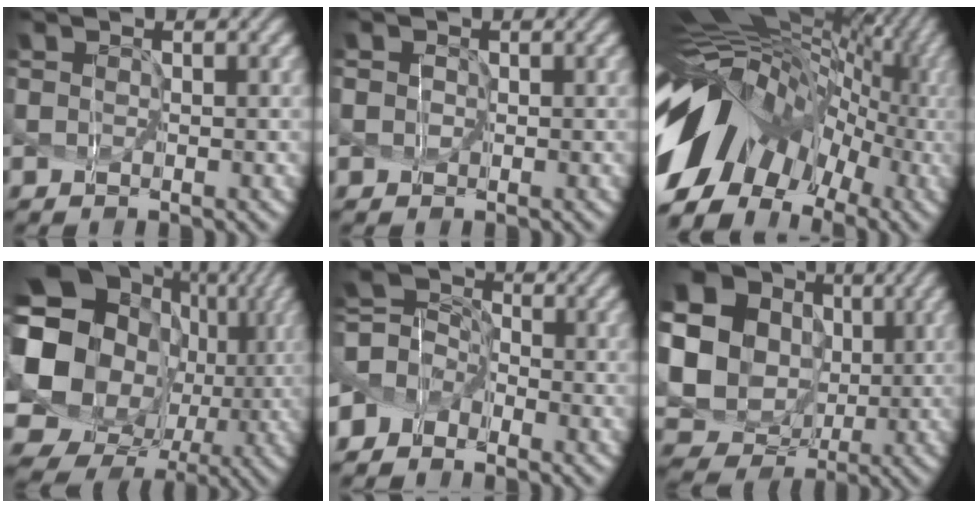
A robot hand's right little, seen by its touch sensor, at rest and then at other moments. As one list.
[{"total": 2.5, "force": [0.8, 2.0, 1.1], "torque": [-0.005, 0.027, -0.008]}, {"total": 15.9, "force": [-2.7, 10.3, 11.8], "torque": [-0.220, 0.022, -0.029]}, {"total": 18.8, "force": [0.8, 15.7, 10.3], "torque": [-0.201, -0.031, 0.025]}, {"total": 2.7, "force": [-1.6, 2.0, 0.8], "torque": [-0.033, 0.008, -0.035]}, {"total": 21.7, "force": [3.8, 20.1, 7.1], "torque": [-0.211, -0.001, 0.044]}]